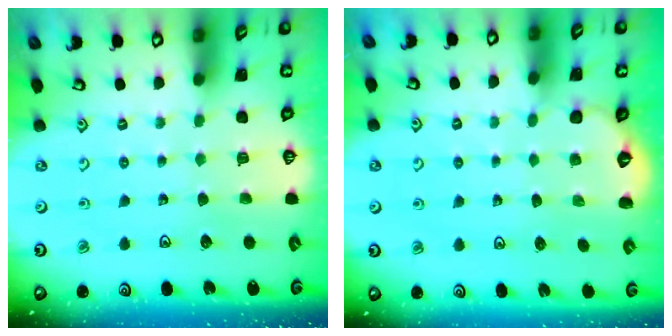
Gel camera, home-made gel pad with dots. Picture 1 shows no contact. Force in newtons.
{"total": 1.9, "press": 0.7, "slide": 1.8}